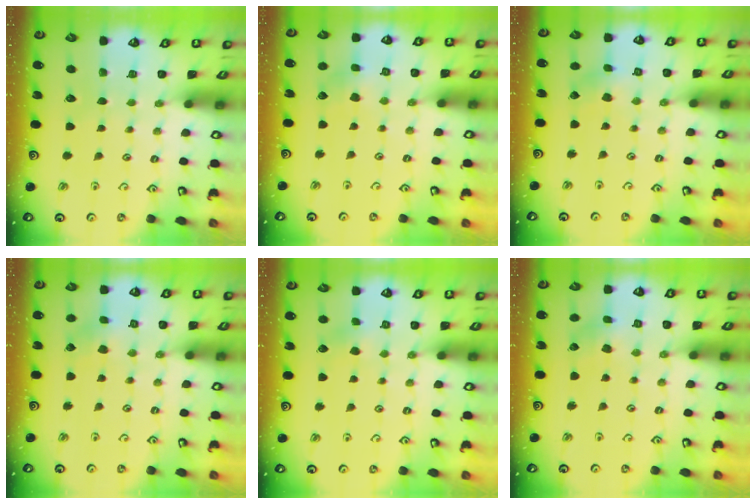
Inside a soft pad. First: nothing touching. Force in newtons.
{"total": 2.9, "press": 2.8, "slide": 0.7}
{"total": 2.0, "press": 2.0, "slide": 0.1}
{"total": 1.8, "press": 1.8, "slide": 0.1}
{"total": 3.4, "press": 3.3, "slide": 0.7}
{"total": 2.6, "press": 2.6, "slide": 0.5}